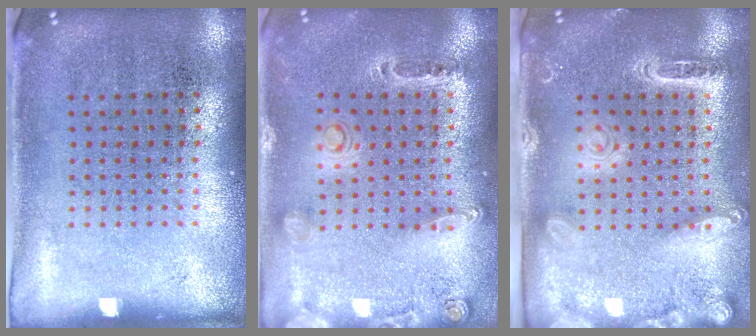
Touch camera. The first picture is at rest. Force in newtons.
{"total": 0.6, "press": 0.6, "slide": 0.3}
{"total": 2.3, "press": 2.0, "slide": 1.2}